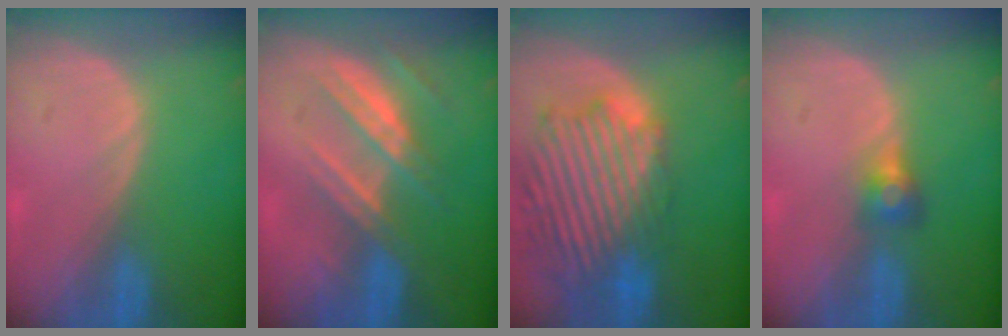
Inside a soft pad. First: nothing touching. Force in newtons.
{"total": 7.4, "press": 6.8, "slide": 3.0}
{"total": 14.1, "press": 12.1, "slide": 7.2}
{"total": 2.8, "press": 2.6, "slide": 1.0}